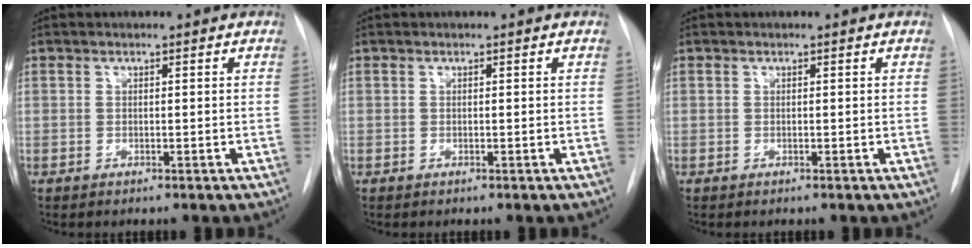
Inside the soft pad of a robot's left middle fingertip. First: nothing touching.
{"total": 0.0}
{"total": 0.0}